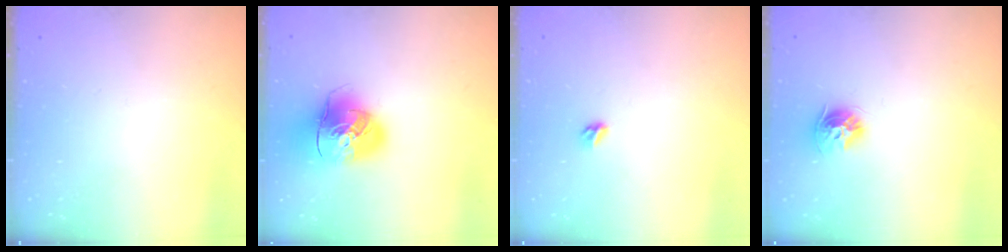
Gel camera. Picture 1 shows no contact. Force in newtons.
{"total": 16.3, "press": 16.1, "slide": 2.4}
{"total": 3.5, "press": 3.5, "slide": 0.8}
{"total": 8.9, "press": 8.8, "slide": 1.2}